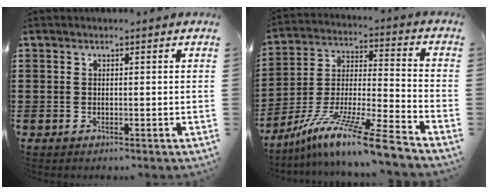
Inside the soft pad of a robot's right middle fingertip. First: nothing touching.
{"total": 12.5, "force": [-9.9, -0.4, 7.7], "torque": [-0.137, 0.006, -0.190]}